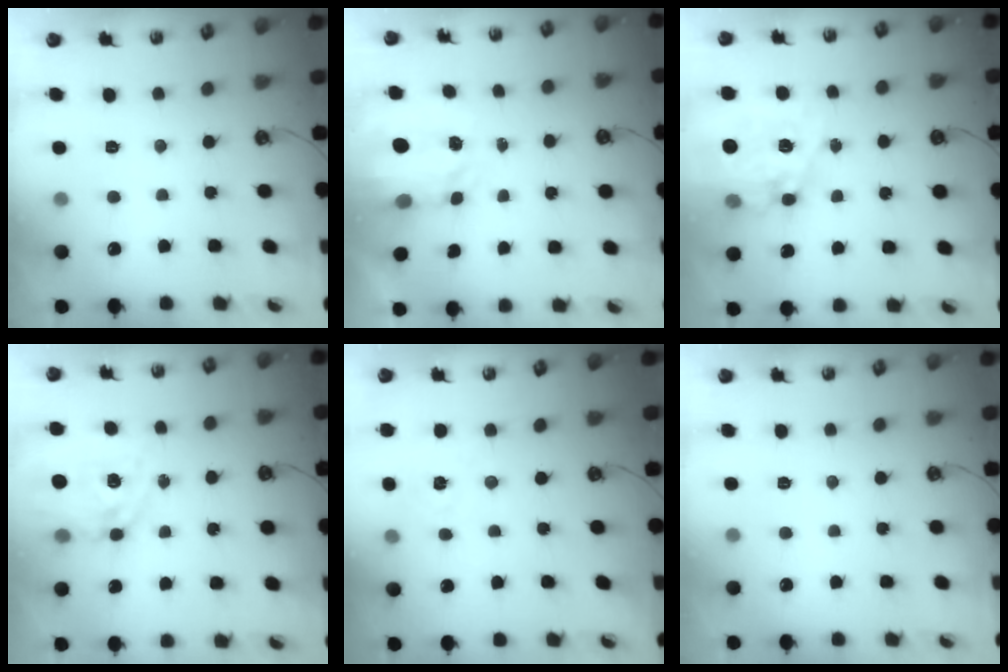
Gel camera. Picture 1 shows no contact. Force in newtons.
{"total": 3.6, "press": 3.5, "slide": 0.5}
{"total": 16.7, "press": 16.7, "slide": 1.7}
{"total": 11.9, "press": 11.8, "slide": 1.1}
{"total": 3.3, "press": 3.3, "slide": 0.5}
{"total": 0.0}